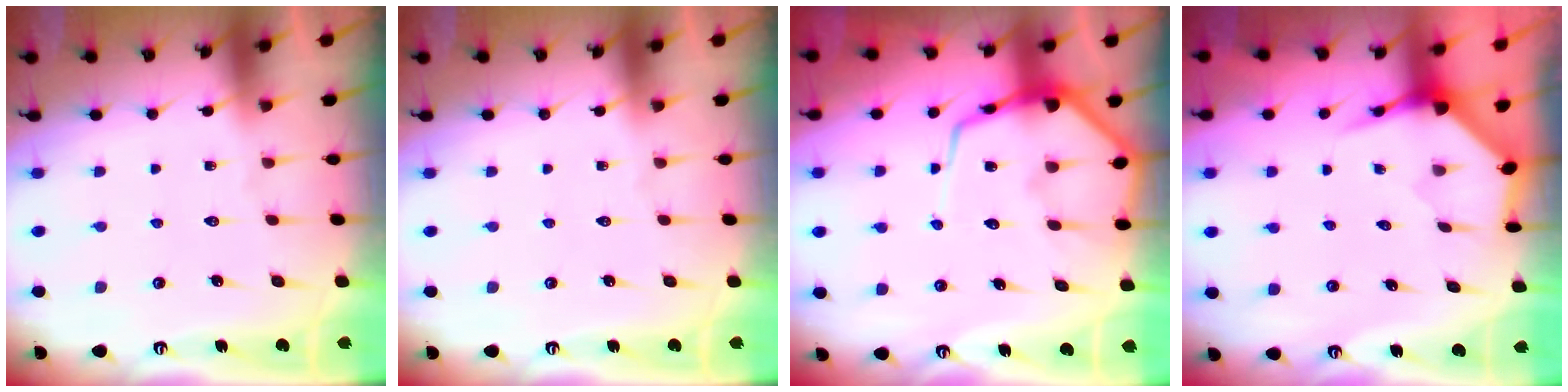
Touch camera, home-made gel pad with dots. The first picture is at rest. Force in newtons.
{"total": 0.0}
{"total": 11.3, "press": 11.2, "slide": 1.2}
{"total": 4.0, "press": 3.9, "slide": 0.4}